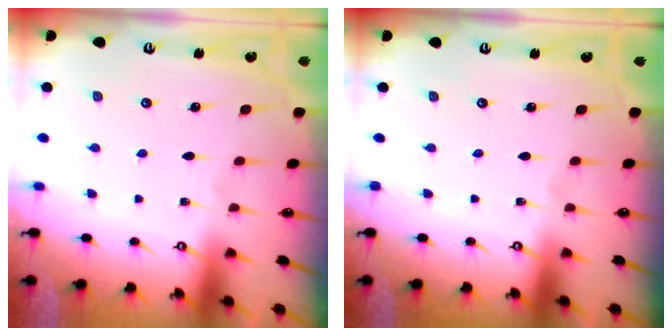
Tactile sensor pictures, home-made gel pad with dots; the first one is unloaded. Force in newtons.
{"total": 0.0}